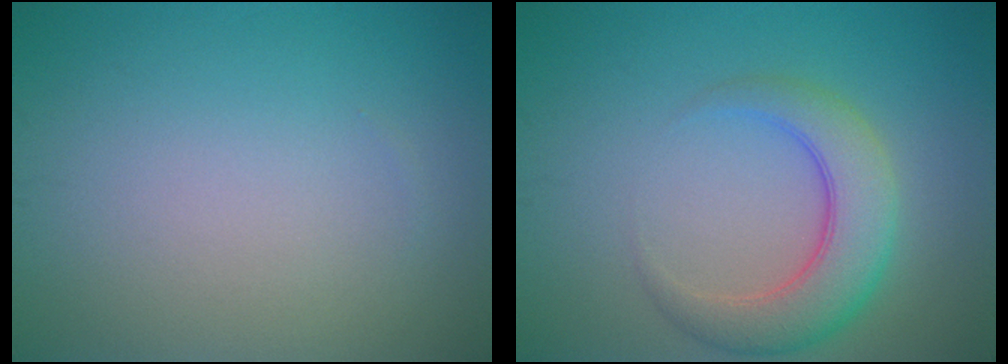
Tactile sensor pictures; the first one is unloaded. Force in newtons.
{"total": 5.1, "press": 5.1, "slide": 0.1}